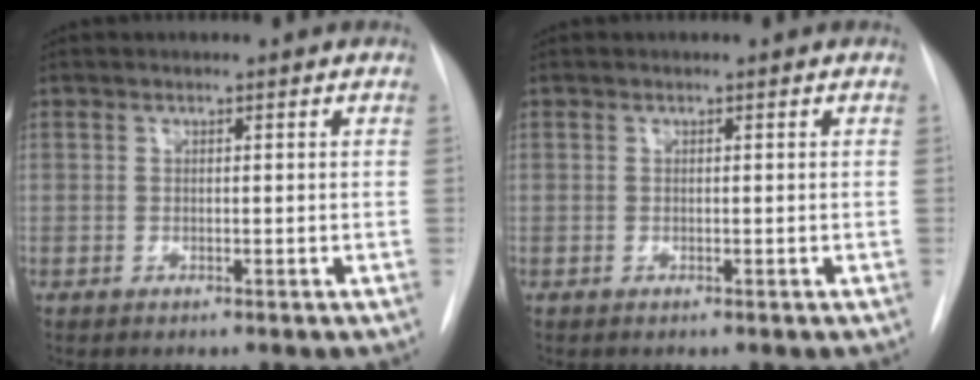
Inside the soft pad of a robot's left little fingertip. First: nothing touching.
{"total": 0.0}